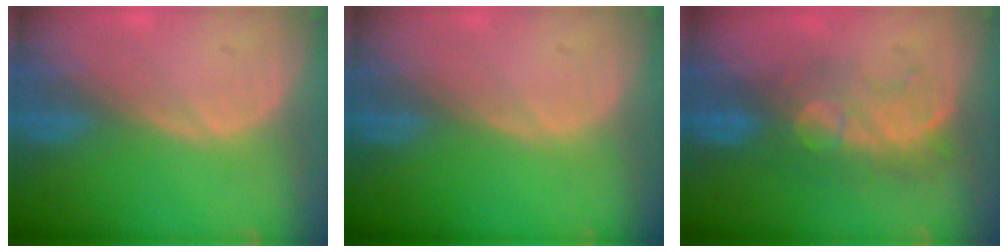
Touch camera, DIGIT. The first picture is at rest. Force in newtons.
{"total": 0.0}
{"total": 8.1, "press": 7.8, "slide": 2.4}